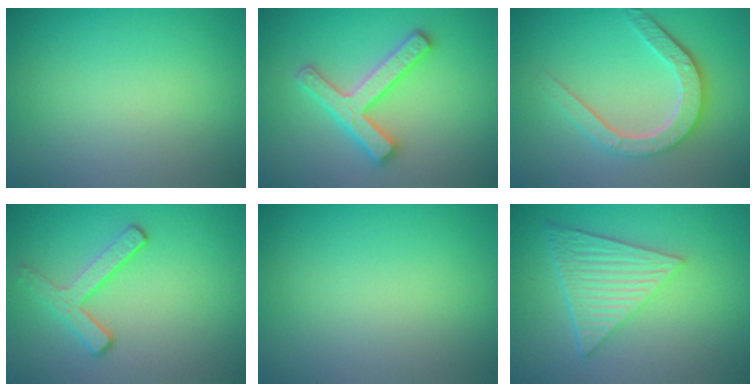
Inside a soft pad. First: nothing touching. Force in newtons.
{"total": 4.6, "press": 4.6, "slide": 0.8}
{"total": 4.8, "press": 3.7, "slide": 3.0}
{"total": 2.7, "press": 2.3, "slide": 1.3}
{"total": 0.0}
{"total": 6.4, "press": 4.5, "slide": 4.5}